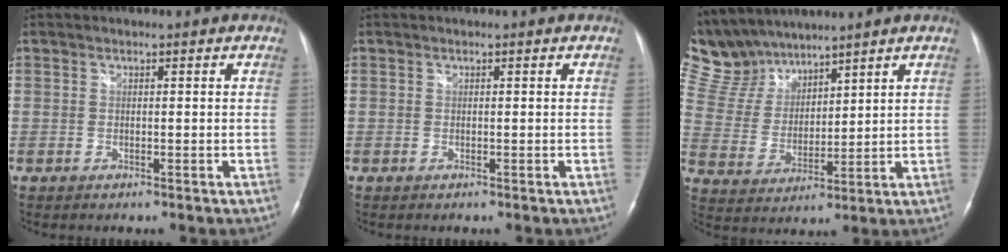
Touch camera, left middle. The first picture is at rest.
{"total": 0.0}
{"total": 10.3, "force": [9.7, 3.2, 1.6], "torque": [-0.055, 0.018, 0.211]}